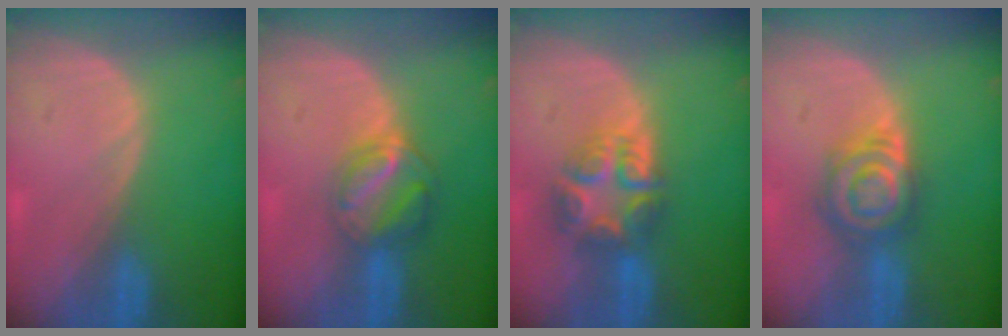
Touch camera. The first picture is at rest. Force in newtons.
{"total": 6.5, "press": 5.5, "slide": 3.3}
{"total": 7.7, "press": 6.7, "slide": 3.7}
{"total": 6.9, "press": 6.5, "slide": 2.5}